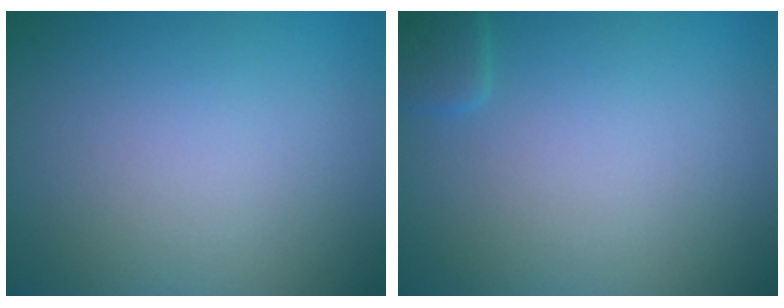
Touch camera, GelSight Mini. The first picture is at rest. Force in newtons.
{"total": 1.3, "press": 1.3, "slide": 0.2}